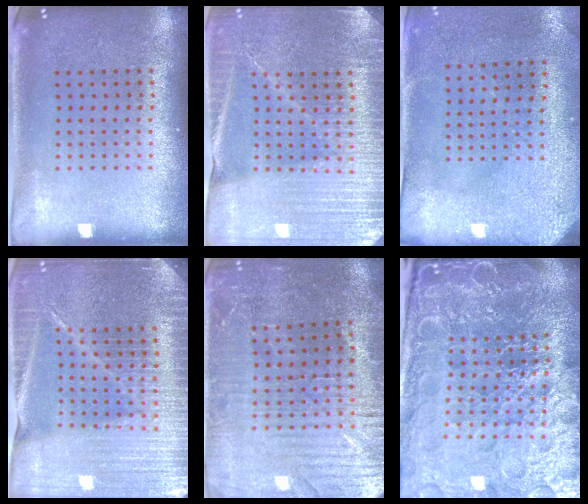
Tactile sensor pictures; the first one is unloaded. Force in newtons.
{"total": 4.0, "press": 3.8, "slide": 1.3}
{"total": 3.0, "press": 2.4, "slide": 1.7}
{"total": 4.9, "press": 4.4, "slide": 2.0}
{"total": 3.3, "press": 3.2, "slide": 0.7}
{"total": 6.8, "press": 6.0, "slide": 3.3}